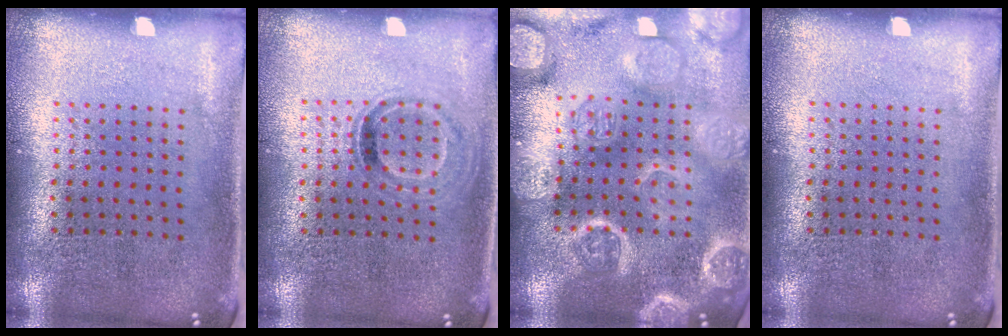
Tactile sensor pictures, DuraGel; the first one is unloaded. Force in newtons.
{"total": 1.0, "press": 0.8, "slide": 0.6}
{"total": 6.1, "press": 6.0, "slide": 0.7}
{"total": 0.0}